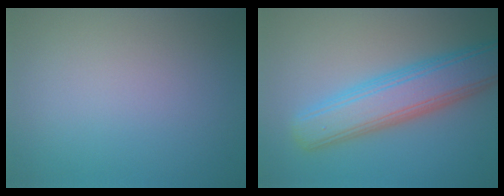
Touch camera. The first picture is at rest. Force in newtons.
{"total": 7.0, "press": 7.0, "slide": 0.2}